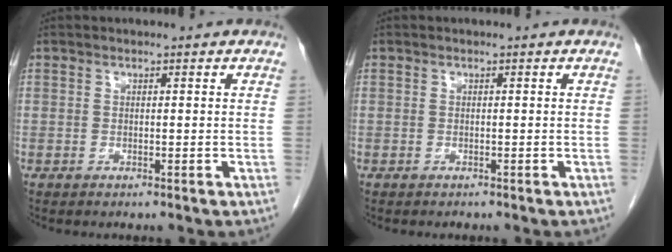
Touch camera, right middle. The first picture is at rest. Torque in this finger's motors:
{"motor_torque": [0.00, 0.00, -0.01, -0.01]}